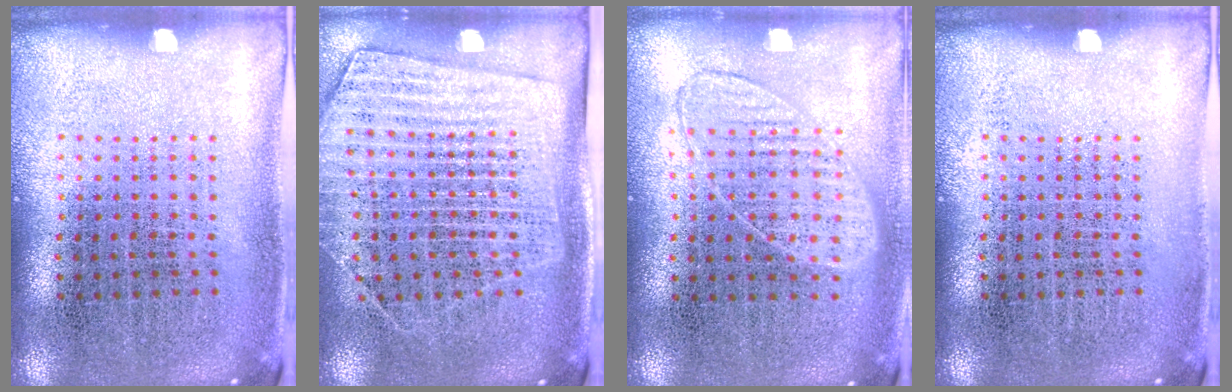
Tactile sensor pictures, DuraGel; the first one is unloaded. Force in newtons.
{"total": 1.8, "press": 1.5, "slide": 1.0}
{"total": 0.9, "press": 0.8, "slide": 0.3}
{"total": 0.0}